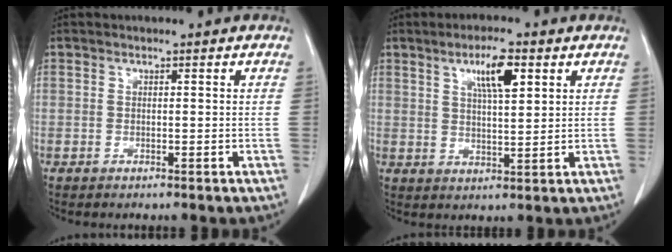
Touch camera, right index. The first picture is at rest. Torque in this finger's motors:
{"motor_torque": [0.43, 0.43, 0.13, 0.06]}